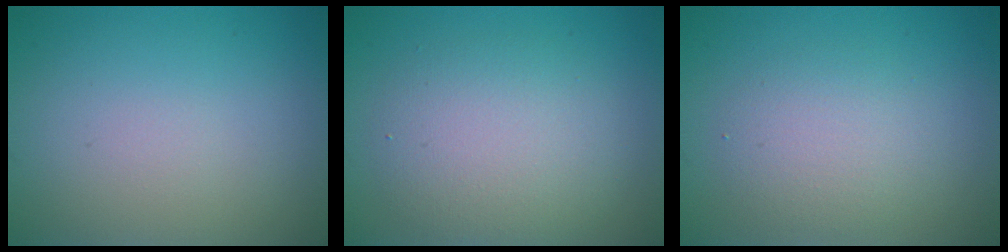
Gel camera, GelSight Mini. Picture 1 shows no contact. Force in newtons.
{"total": 4.8, "press": 4.8, "slide": 0.2}
{"total": 2.9, "press": 2.9, "slide": 0.2}